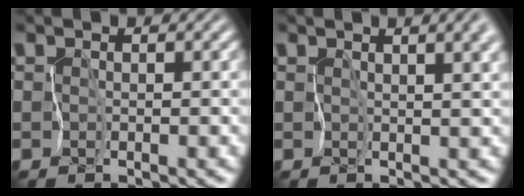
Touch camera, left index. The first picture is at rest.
{"total": 8.0, "force": [3.6, 3.6, 6.1], "torque": [-0.067, 0.023, 0.036]}